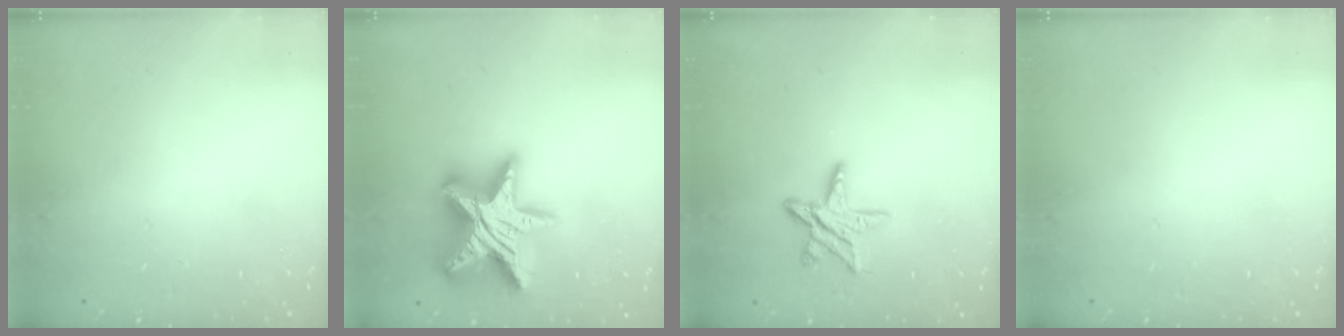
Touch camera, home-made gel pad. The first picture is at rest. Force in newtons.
{"total": 24.6, "press": 24.5, "slide": 2.1}
{"total": 10.0, "press": 10.0, "slide": 0.8}
{"total": 0.0}